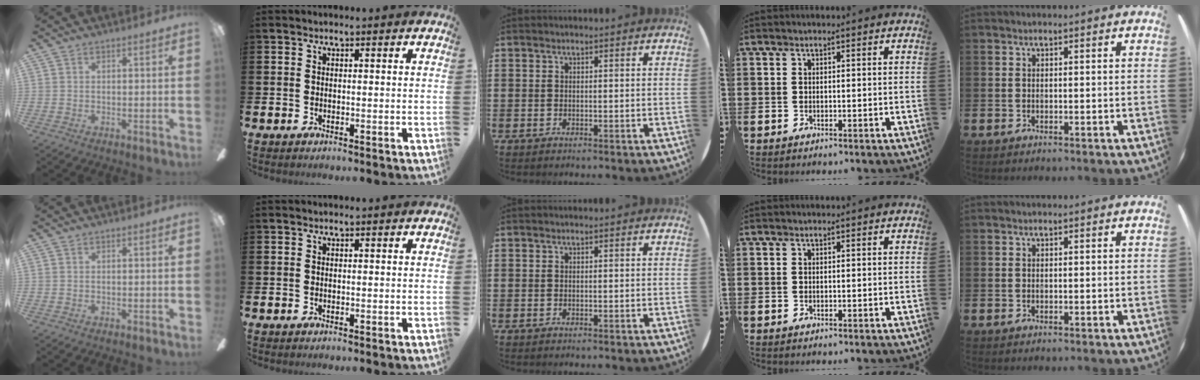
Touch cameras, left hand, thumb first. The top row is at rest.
{}